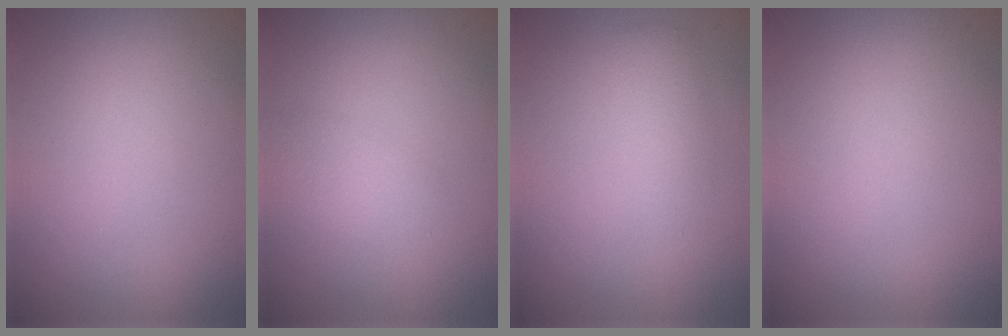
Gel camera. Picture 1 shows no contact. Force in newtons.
{"total": 2.1, "press": 2.1, "slide": 0.1}
{"total": 2.2, "press": 2.2, "slide": 0.0}
{"total": 0.0}